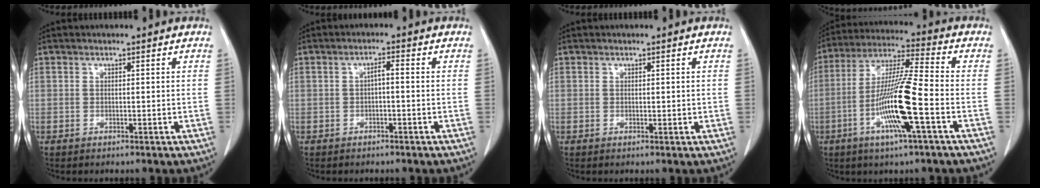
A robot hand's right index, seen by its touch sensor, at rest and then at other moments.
{"total": 1.6, "force": [-0.2, 0.3, 1.5], "torque": [-0.027, 0.005, -0.003]}
{"total": 0.7, "force": [0.2, 0.4, 0.5], "torque": [-0.008, -0.002, 0.005]}
{"total": 13.6, "force": [-4.3, 0.1, 12.9], "torque": [-0.255, -0.007, -0.087]}